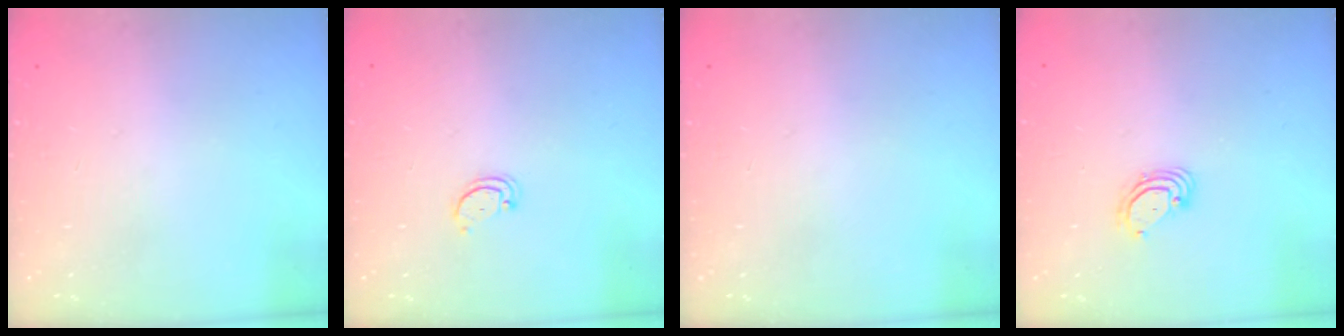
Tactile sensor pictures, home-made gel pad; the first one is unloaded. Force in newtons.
{"total": 2.2, "press": 2.2, "slide": 0.4}
{"total": 0.0}
{"total": 3.9, "press": 3.9, "slide": 0.1}